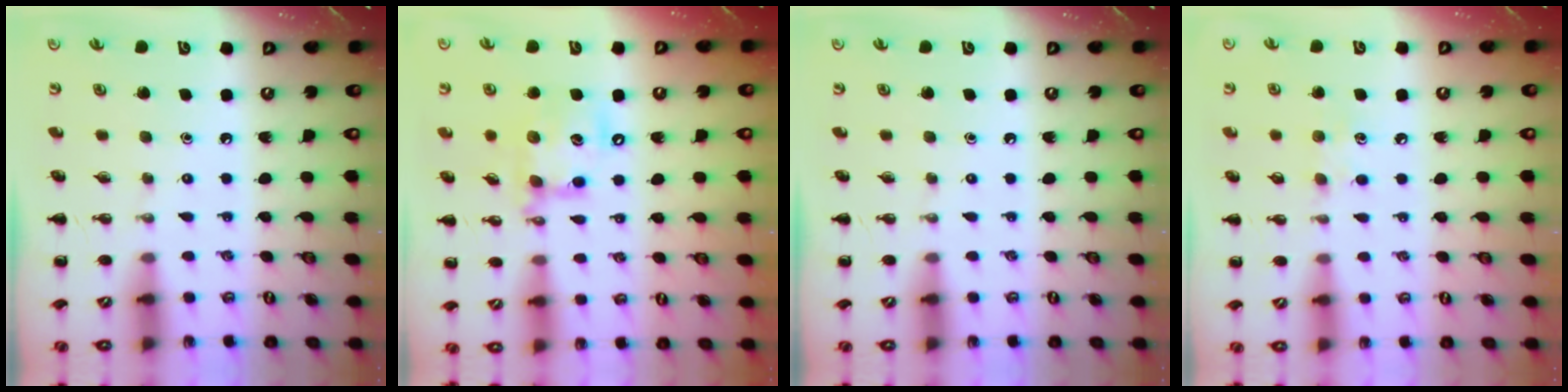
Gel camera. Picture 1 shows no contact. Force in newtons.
{"total": 14.6, "press": 14.4, "slide": 2.5}
{"total": 0.0}
{"total": 6.1, "press": 5.9, "slide": 1.5}